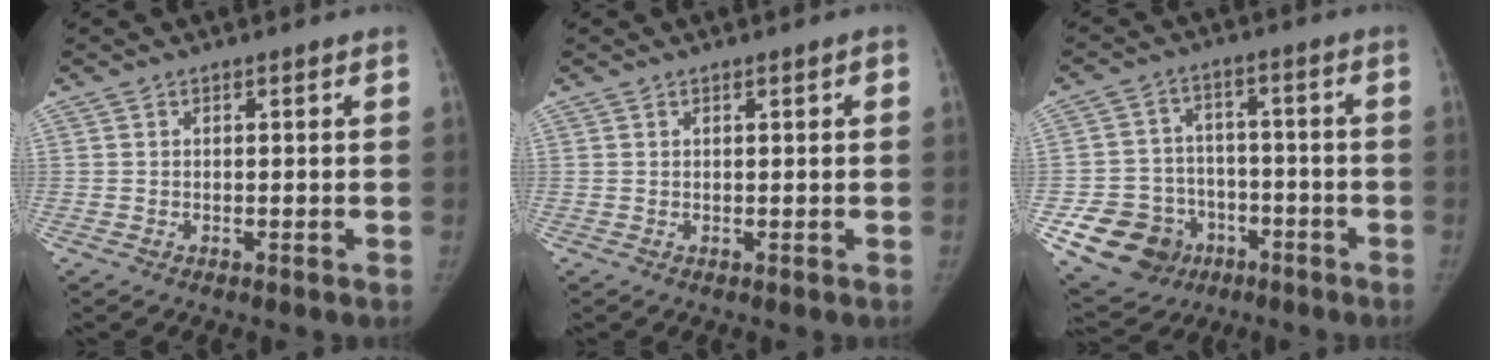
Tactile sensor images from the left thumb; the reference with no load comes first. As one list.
[{"total": 0.9, "force": [0.2, 0.2, 0.8], "torque": [-0.008, 0.003, 0.002]}, {"total": 13.8, "force": [-6.1, 11.5, 4.5], "torque": [-0.068, 0.048, -0.086]}]